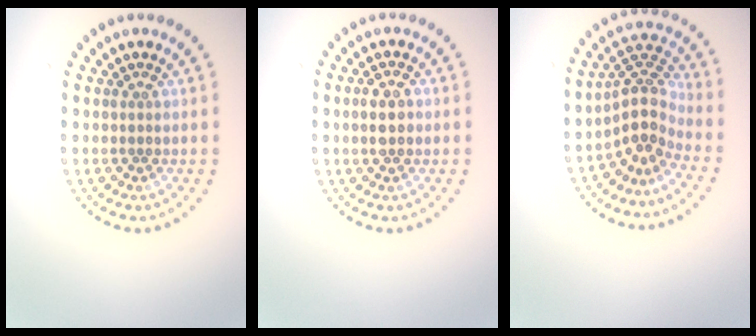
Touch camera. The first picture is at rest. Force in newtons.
{"total": 2.0, "press": 1.9, "slide": 0.3}
{"total": 3.9, "press": 2.8, "slide": 2.6}